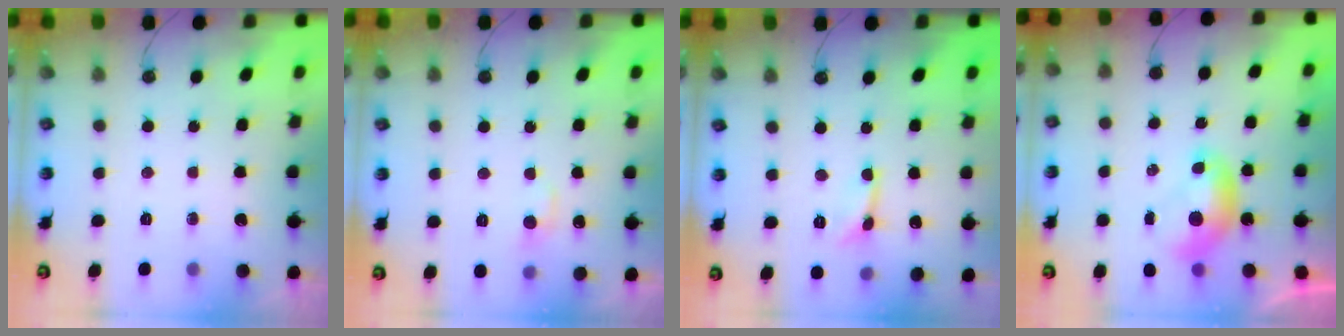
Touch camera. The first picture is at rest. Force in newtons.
{"total": 1.0, "press": 0.7, "slide": 0.8}
{"total": 0.9, "press": 0.8, "slide": 0.4}
{"total": 0.0}